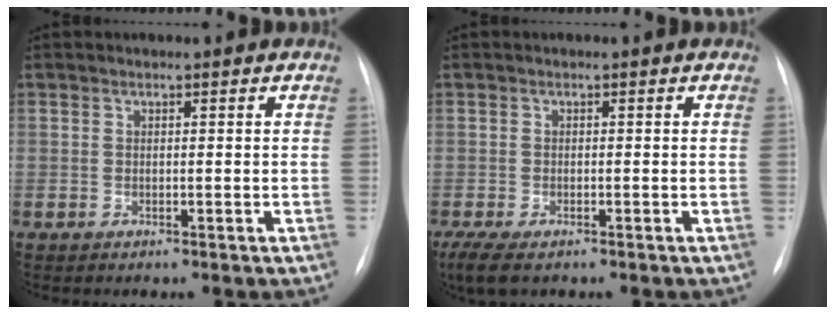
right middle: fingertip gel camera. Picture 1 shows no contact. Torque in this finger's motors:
{"motor_torque": [0.66, -0.67, 0.14, 0.06]}